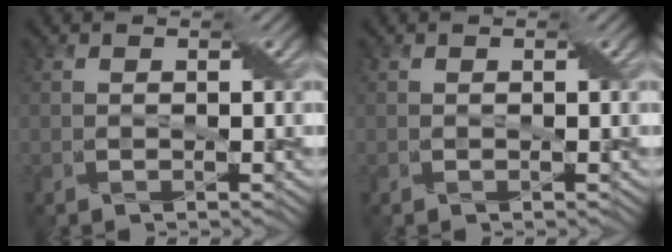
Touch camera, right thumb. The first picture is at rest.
{"total": 0.0}